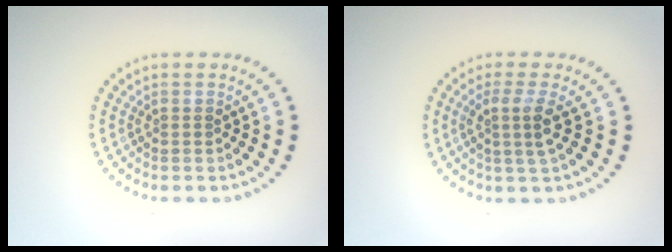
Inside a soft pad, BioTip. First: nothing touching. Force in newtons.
{"total": 2.5, "press": 1.9, "slide": 1.6}